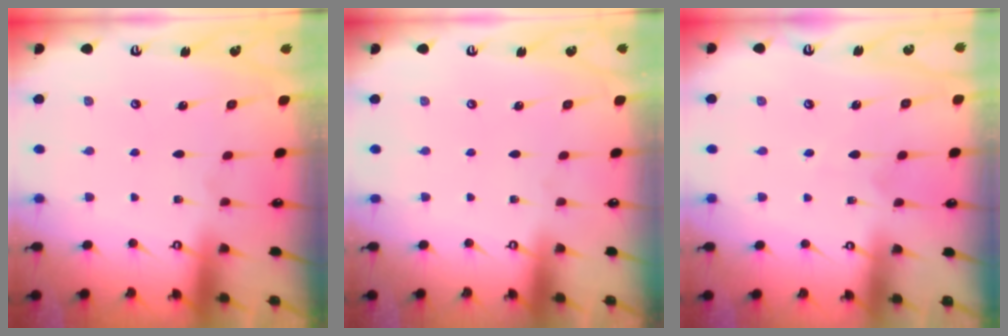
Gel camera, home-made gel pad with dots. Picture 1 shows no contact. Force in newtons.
{"total": 0.0}
{"total": 3.3, "press": 3.3, "slide": 0.3}